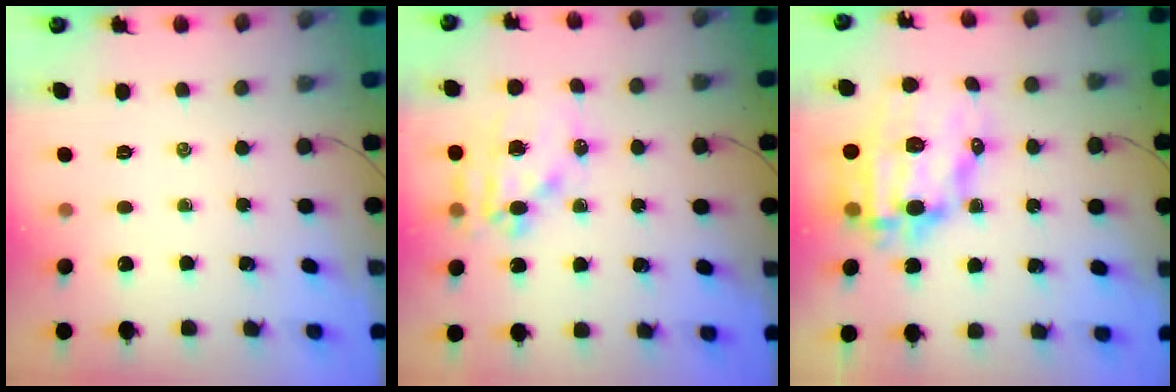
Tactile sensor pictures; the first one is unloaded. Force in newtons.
{"total": 14.0, "press": 13.6, "slide": 3.1}
{"total": 15.0, "press": 14.6, "slide": 3.5}